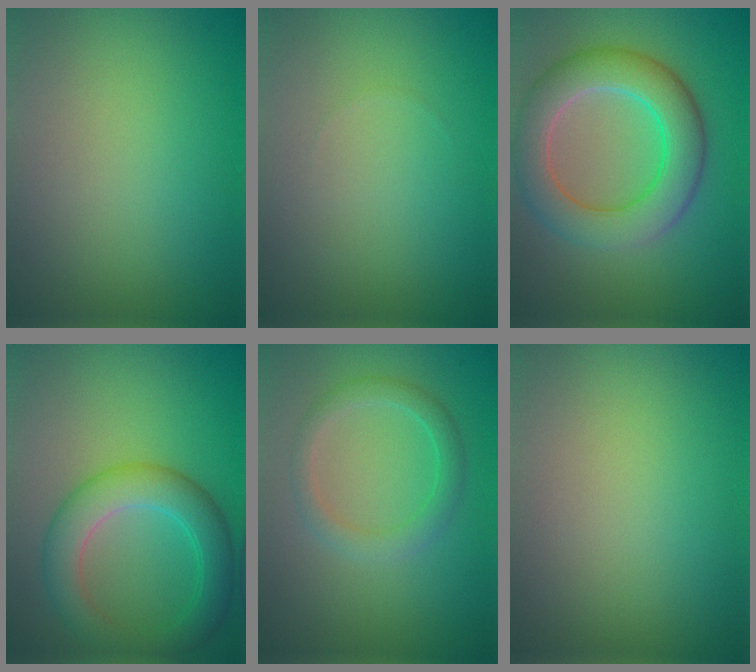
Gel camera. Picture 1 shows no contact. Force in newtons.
{"total": 0.0}
{"total": 7.5, "press": 7.5, "slide": 0.4}
{"total": 5.6, "press": 5.6, "slide": 0.1}
{"total": 2.5, "press": 2.5, "slide": 0.1}
{"total": 0.0}